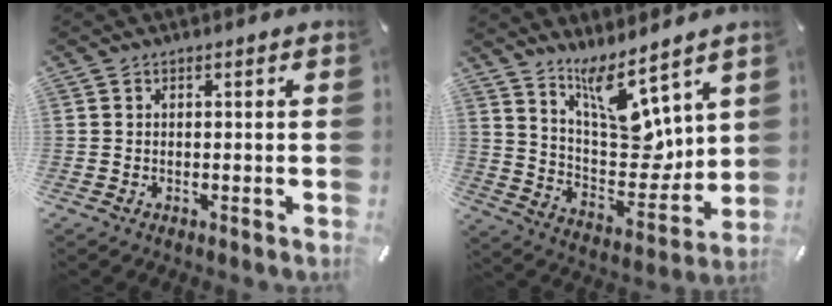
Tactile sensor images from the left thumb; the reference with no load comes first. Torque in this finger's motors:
{"motor_torque": [2.11, 1.37, 1.36, -1.41, 0.41]}